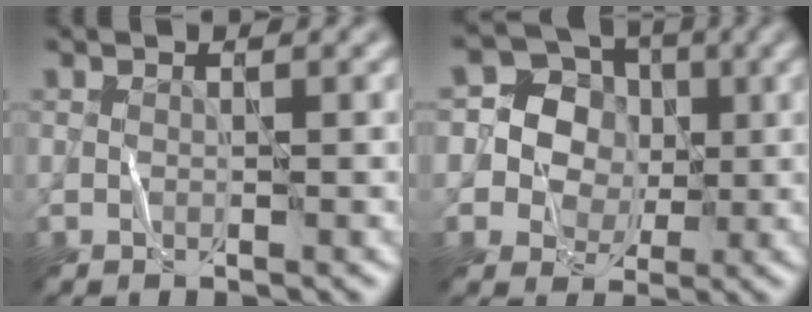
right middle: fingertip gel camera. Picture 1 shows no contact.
{"total": 5.1, "force": [0.2, 4.7, 1.7], "torque": [-0.015, 0.015, -0.011]}